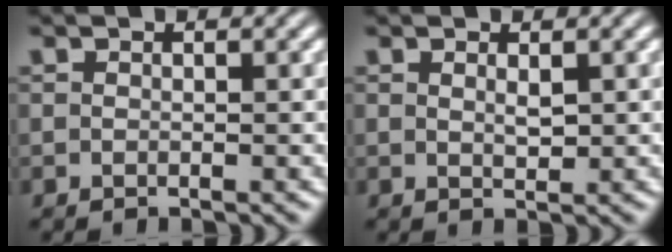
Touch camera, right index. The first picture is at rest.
{"total": 1.2, "force": [0.5, -0.9, 0.7], "torque": [-0.002, -0.007, 0.016]}